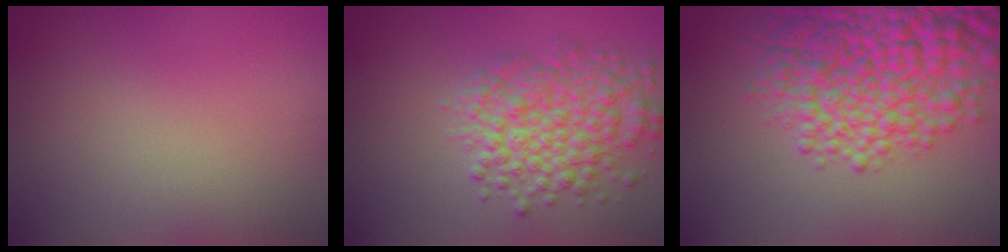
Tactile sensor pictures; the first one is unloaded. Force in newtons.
{"total": 5.4, "press": 5.4, "slide": 0.1}
{"total": 10.2, "press": 10.2, "slide": 0.3}